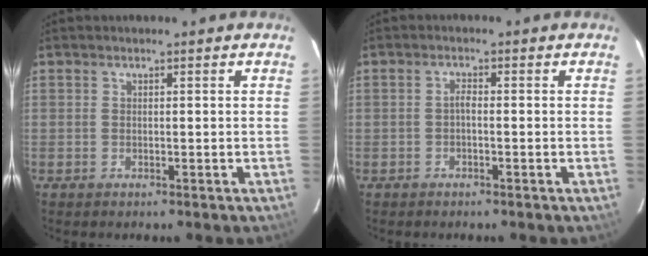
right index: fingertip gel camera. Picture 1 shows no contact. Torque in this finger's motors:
{"motor_torque": [0.27, -0.14, 0.11, 0.03]}